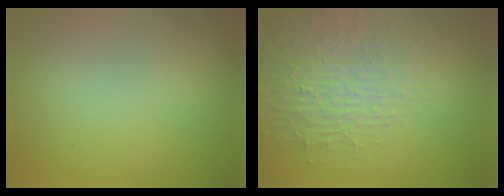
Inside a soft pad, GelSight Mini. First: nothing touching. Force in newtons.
{"total": 4.5, "press": 3.6, "slide": 2.7}